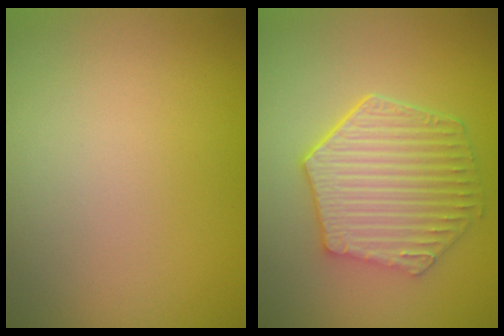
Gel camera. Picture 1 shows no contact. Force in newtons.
{"total": 6.1, "press": 4.7, "slide": 3.9}